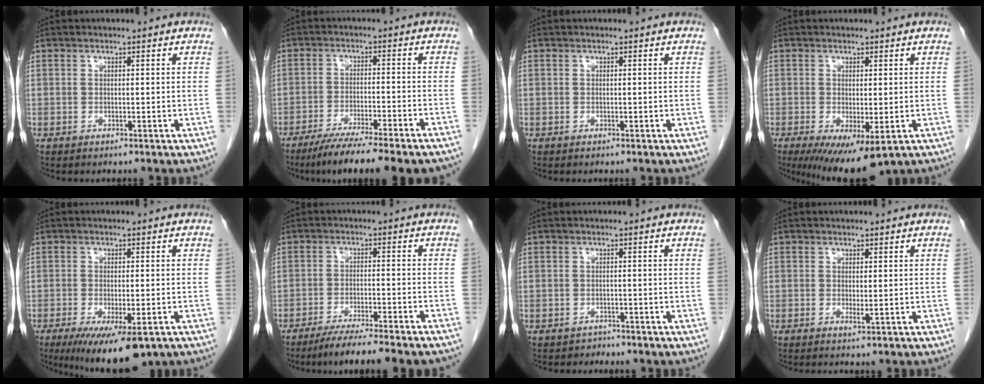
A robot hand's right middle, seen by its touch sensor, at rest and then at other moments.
{"total": 14.2, "force": [-11.7, 0.3, 8.0], "torque": [-0.108, -0.032, -0.180]}
{"total": 0.0}
{"total": 8.4, "force": [-3.7, 2.4, 7.1], "torque": [-0.110, -0.025, -0.051]}
{"total": 10.2, "force": [-6.4, 2.6, 7.5], "torque": [-0.115, -0.025, -0.096]}
{"total": 12.6, "force": [-10.9, -0.1, 6.4], "torque": [-0.073, -0.023, -0.163]}
{"total": 1.3, "force": [-1.1, 0.4, -0.4], "torque": [0.001, -0.002, -0.021]}
{"total": 0.6, "force": [0.0, -0.1, 0.5], "torque": [-0.014, -0.005, 0.001]}